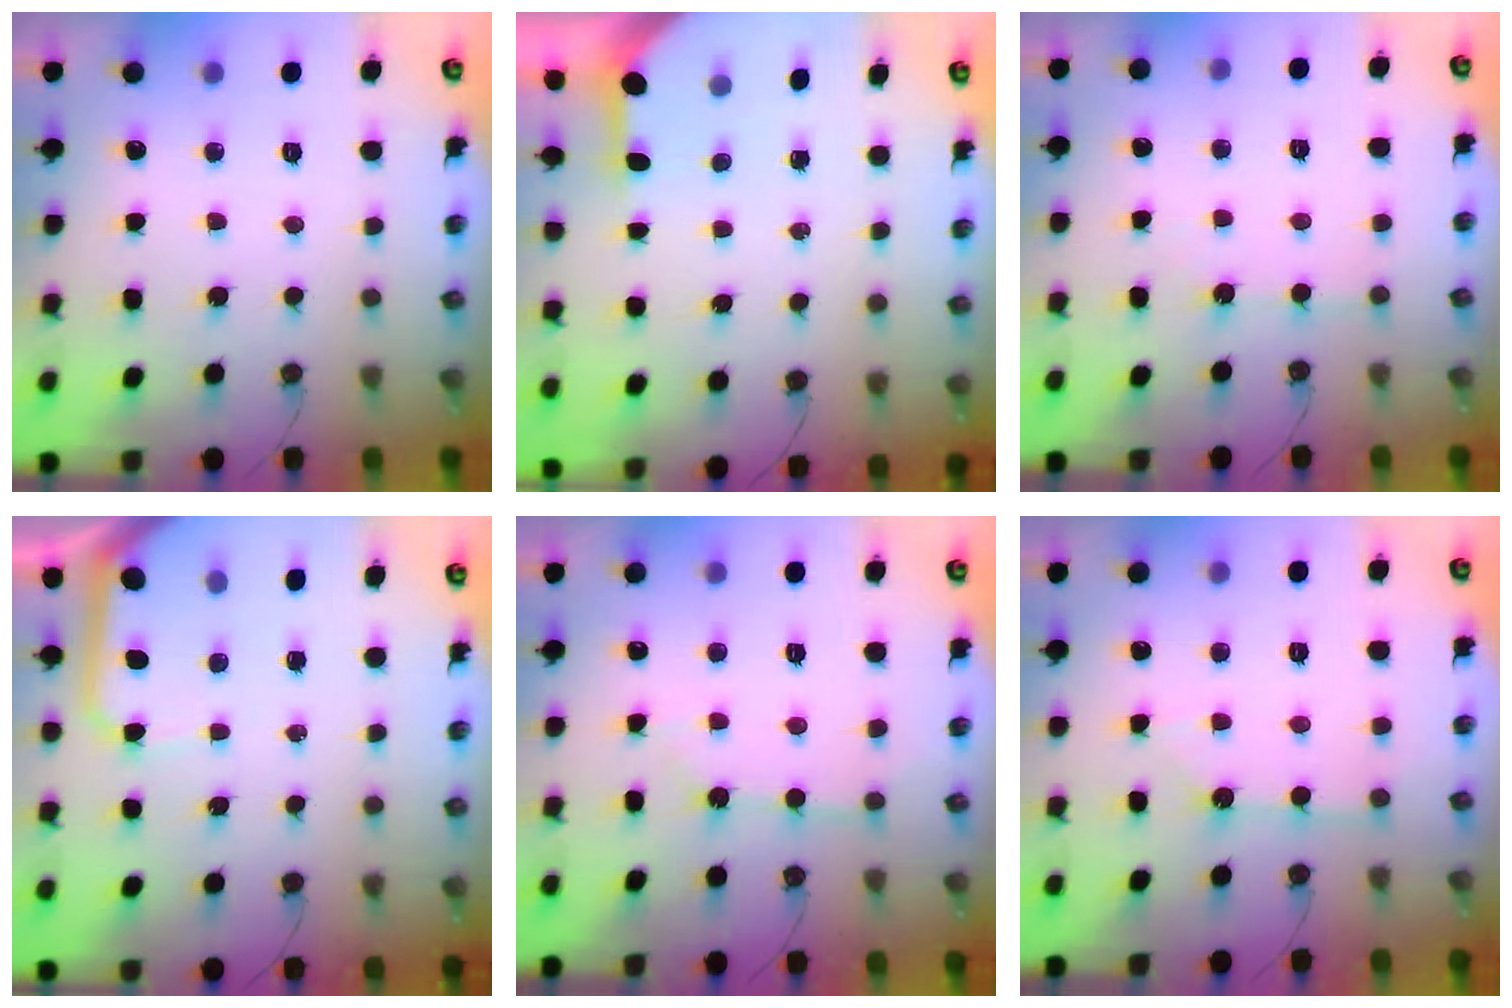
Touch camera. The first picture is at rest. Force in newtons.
{"total": 3.2, "press": 3.2, "slide": 0.2}
{"total": 3.8, "press": 3.8, "slide": 0.7}
{"total": 9.7, "press": 9.6, "slide": 1.3}
{"total": 3.3, "press": 3.3, "slide": 0.4}
{"total": 2.6, "press": 2.6, "slide": 0.3}